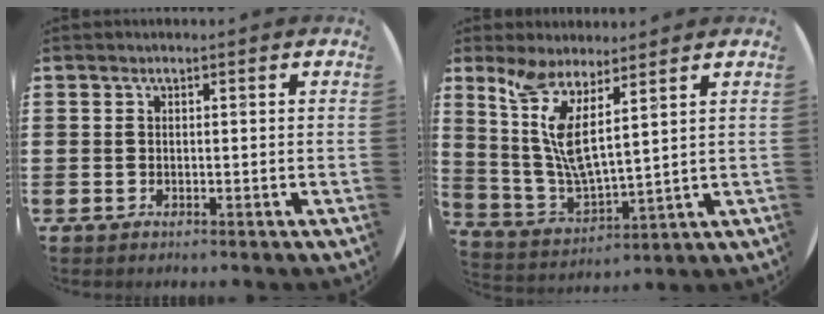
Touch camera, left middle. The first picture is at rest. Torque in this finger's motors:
{"motor_torque": [1.24, 0.90, 1.05, 0.21]}